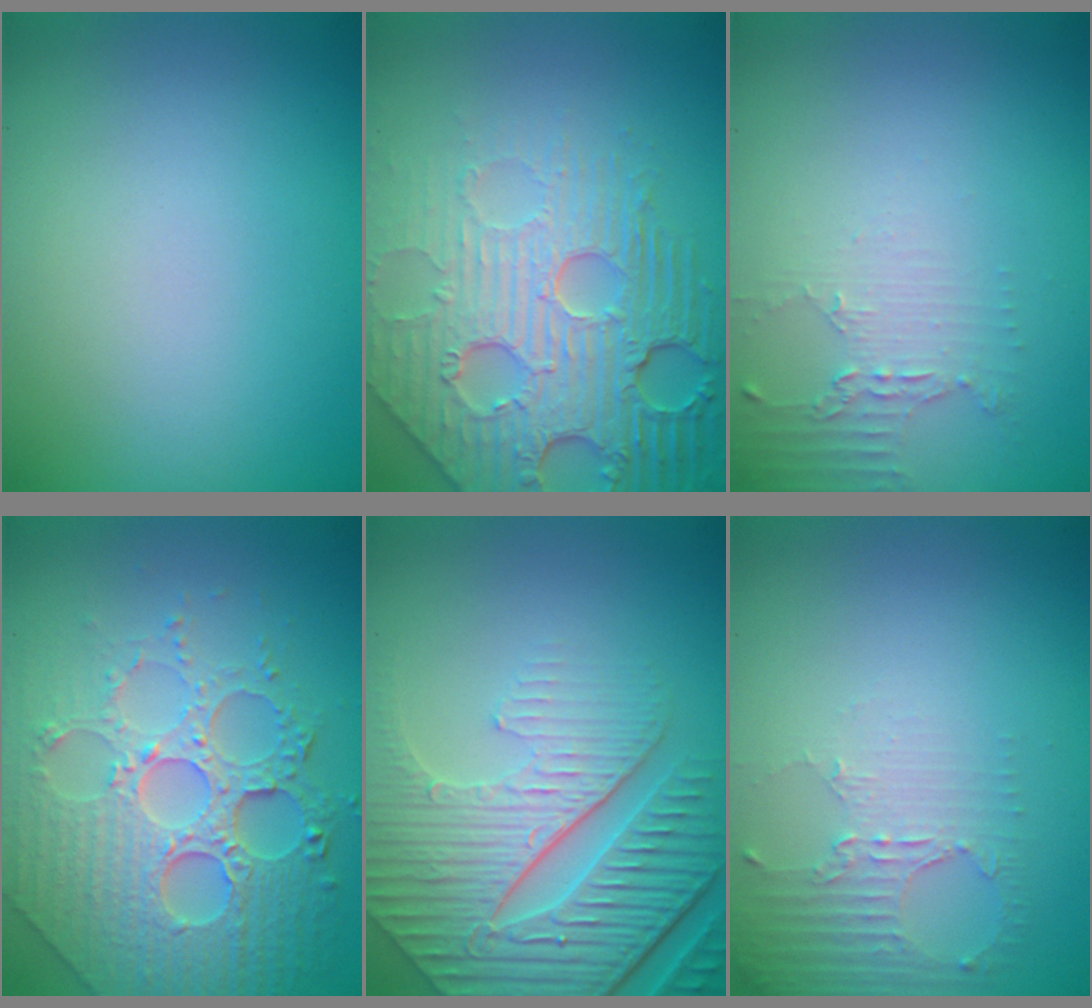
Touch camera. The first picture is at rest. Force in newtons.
{"total": 8.6, "press": 6.0, "slide": 6.2}
{"total": 2.2, "press": 1.6, "slide": 1.5}
{"total": 8.2, "press": 6.0, "slide": 5.5}
{"total": 8.9, "press": 6.1, "slide": 6.5}
{"total": 2.5, "press": 1.8, "slide": 1.7}